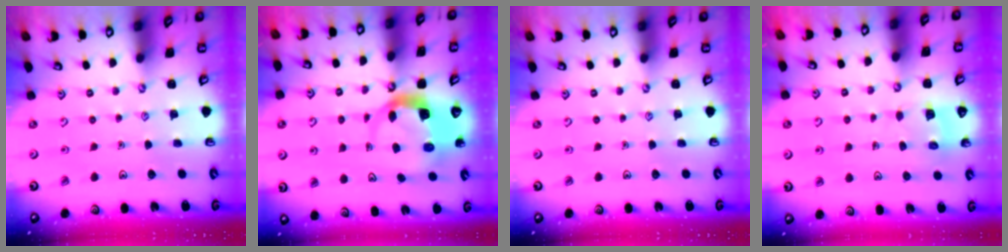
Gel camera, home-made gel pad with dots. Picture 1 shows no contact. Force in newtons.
{"total": 5.2, "press": 5.1, "slide": 0.5}
{"total": 0.0}
{"total": 5.2, "press": 5.1, "slide": 0.4}